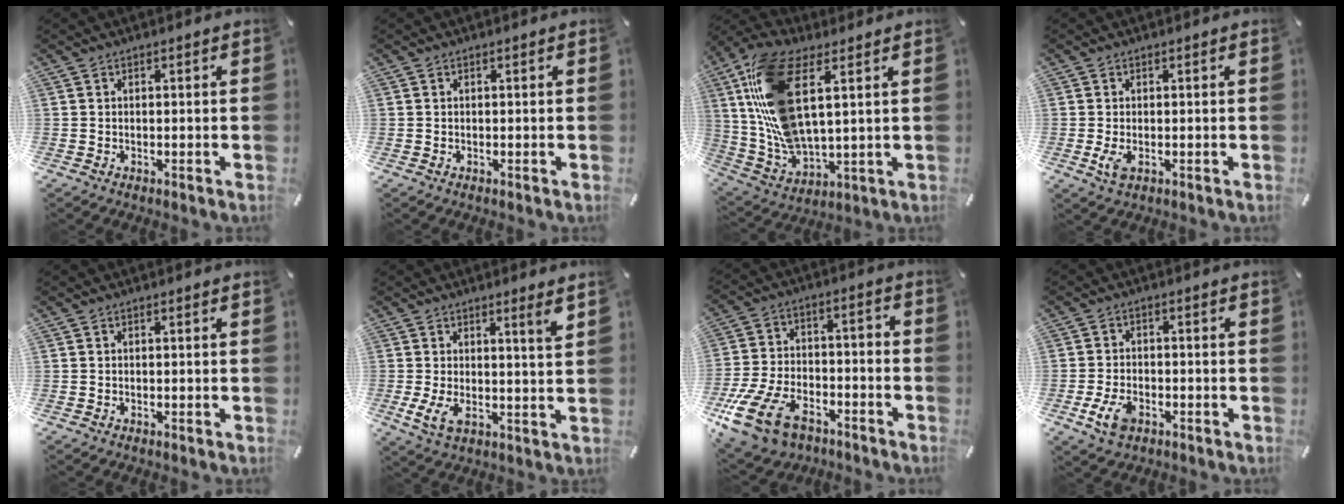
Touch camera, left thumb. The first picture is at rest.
{"total": 0.0}
{"total": 16.8, "force": [5.6, 7.8, 13.8], "torque": [-0.311, -0.018, 0.099]}
{"total": 2.7, "force": [-0.5, 1.3, 2.4], "torque": [-0.060, -0.007, -0.012]}
{"total": 0.0}
{"total": 6.8, "force": [2.0, 1.5, 6.3], "torque": [-0.108, -0.027, 0.028]}
{"total": 16.3, "force": [-9.7, 9.3, 9.3], "torque": [-0.175, 0.061, -0.163]}
{"total": 5.8, "force": [-2.7, 3.6, 3.7], "torque": [-0.089, 0.006, -0.053]}